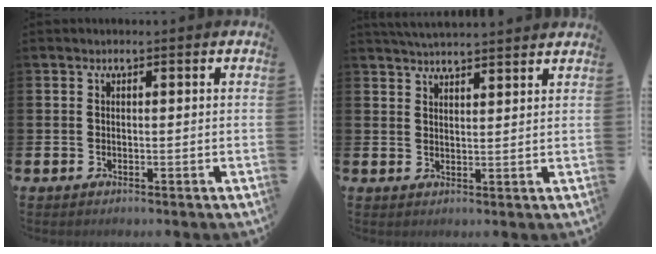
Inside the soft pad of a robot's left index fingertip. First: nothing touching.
{"total": 3.8, "force": [3.8, 0.0, 0.4], "torque": [-0.012, -0.016, 0.070]}